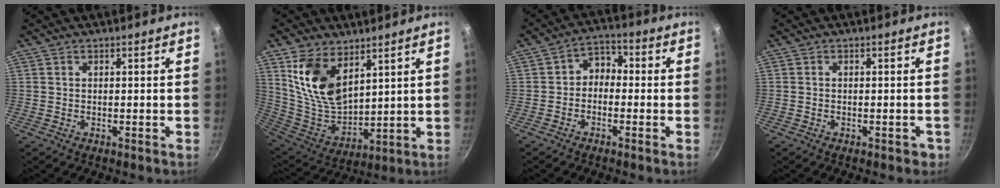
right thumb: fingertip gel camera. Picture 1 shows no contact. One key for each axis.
{"total": 14.7, "fx": 7.1, "fy": 8.2, "fz": 9.9, "tx": -0.168, "ty": -0.056, "tz": 0.153}
{"total": 4.9, "fx": -0.8, "fy": 3.9, "fz": 3.0, "tx": -0.016, "ty": 0.025, "tz": -0.028}
{"total": 1.7, "fx": -0.9, "fy": 1.0, "fz": 1.0, "tx": -0.004, "ty": 0.015, "tz": -0.002}